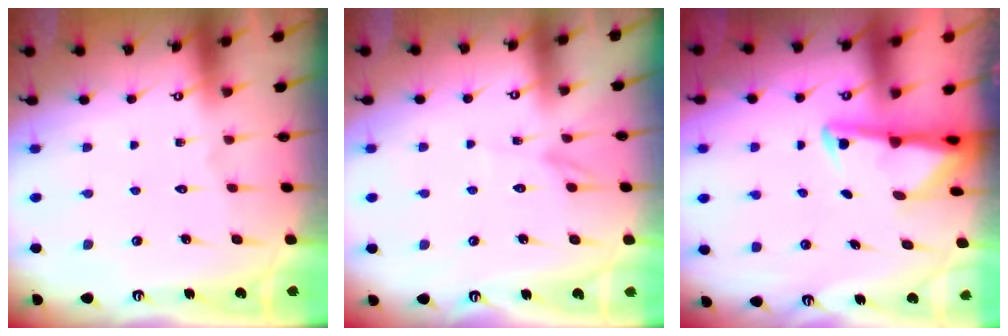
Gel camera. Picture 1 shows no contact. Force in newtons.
{"total": 2.4, "press": 2.4, "slide": 0.3}
{"total": 2.9, "press": 2.9, "slide": 0.7}